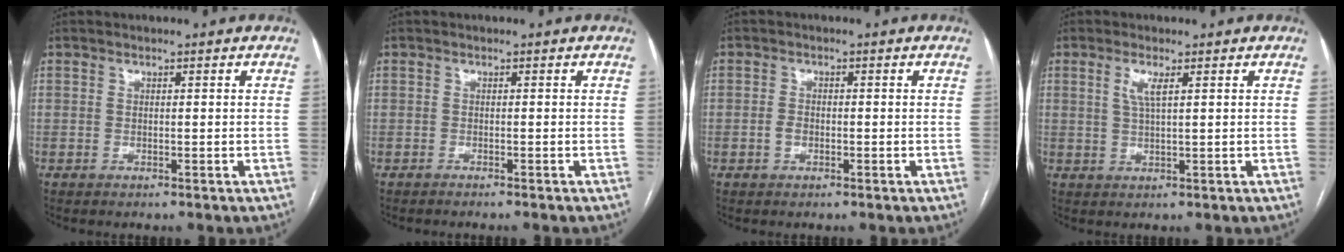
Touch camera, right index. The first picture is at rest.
{"total": 2.1, "force": [-2.0, 0.0, 0.9], "torque": [-0.012, -0.001, -0.025]}
{"total": 1.5, "force": [-0.4, 1.1, 0.9], "torque": [-0.017, 0.004, -0.006]}
{"total": 2.9, "force": [1.2, 0.3, 2.6], "torque": [-0.060, -0.001, 0.025]}